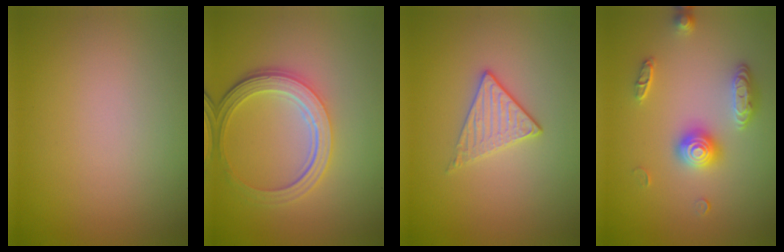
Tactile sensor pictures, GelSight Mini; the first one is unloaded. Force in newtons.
{"total": 5.0, "press": 3.8, "slide": 3.2}
{"total": 2.0, "press": 1.7, "slide": 1.0}
{"total": 3.1, "press": 2.9, "slide": 1.0}